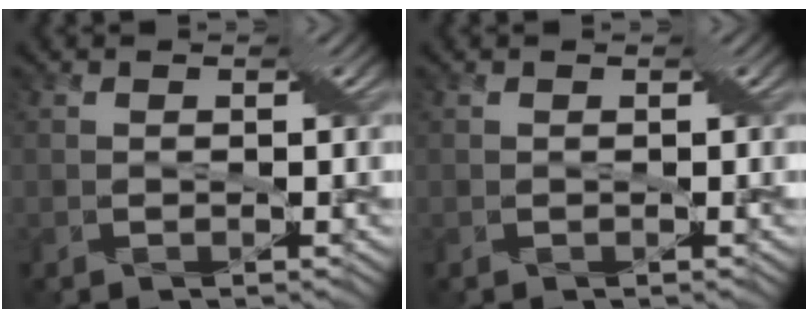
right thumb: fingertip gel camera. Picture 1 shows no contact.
{"total": 0.0}